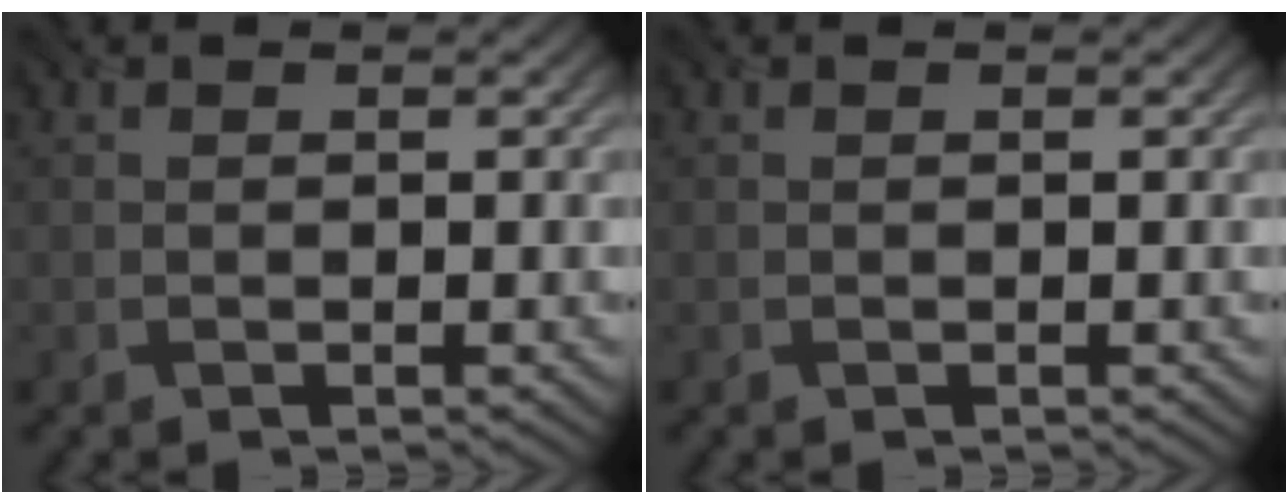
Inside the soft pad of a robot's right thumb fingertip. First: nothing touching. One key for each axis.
{"total": 0.0}